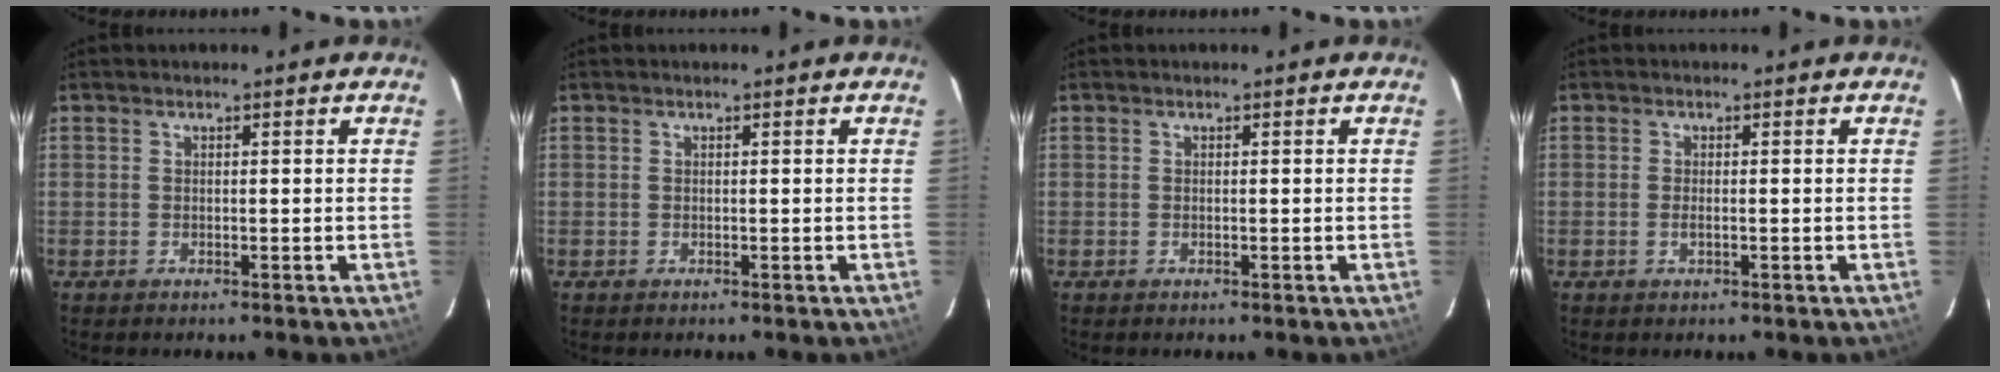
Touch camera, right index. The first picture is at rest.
{"total": 0.0}
{"total": 0.0}
{"total": 1.2, "force": [-0.3, 0.3, 1.2], "torque": [-0.024, -0.002, -0.005]}